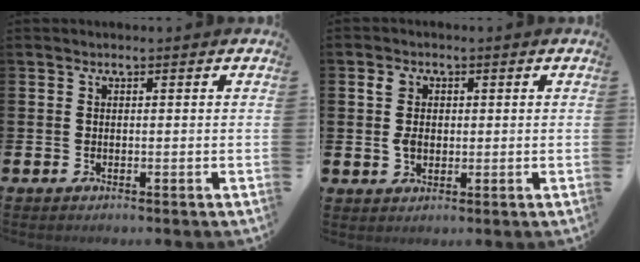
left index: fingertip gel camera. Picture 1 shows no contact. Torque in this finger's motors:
{"motor_torque": [0.77, 0.45, 0.28, 0.11]}